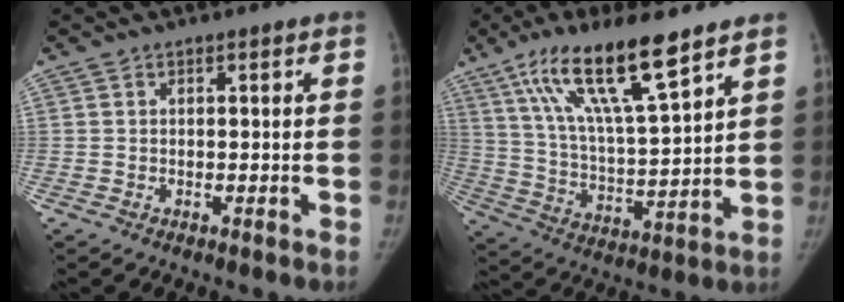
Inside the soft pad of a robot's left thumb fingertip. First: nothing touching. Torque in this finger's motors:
{"motor_torque": [1.58, 1.56, 1.27, -1.50, 0.58]}